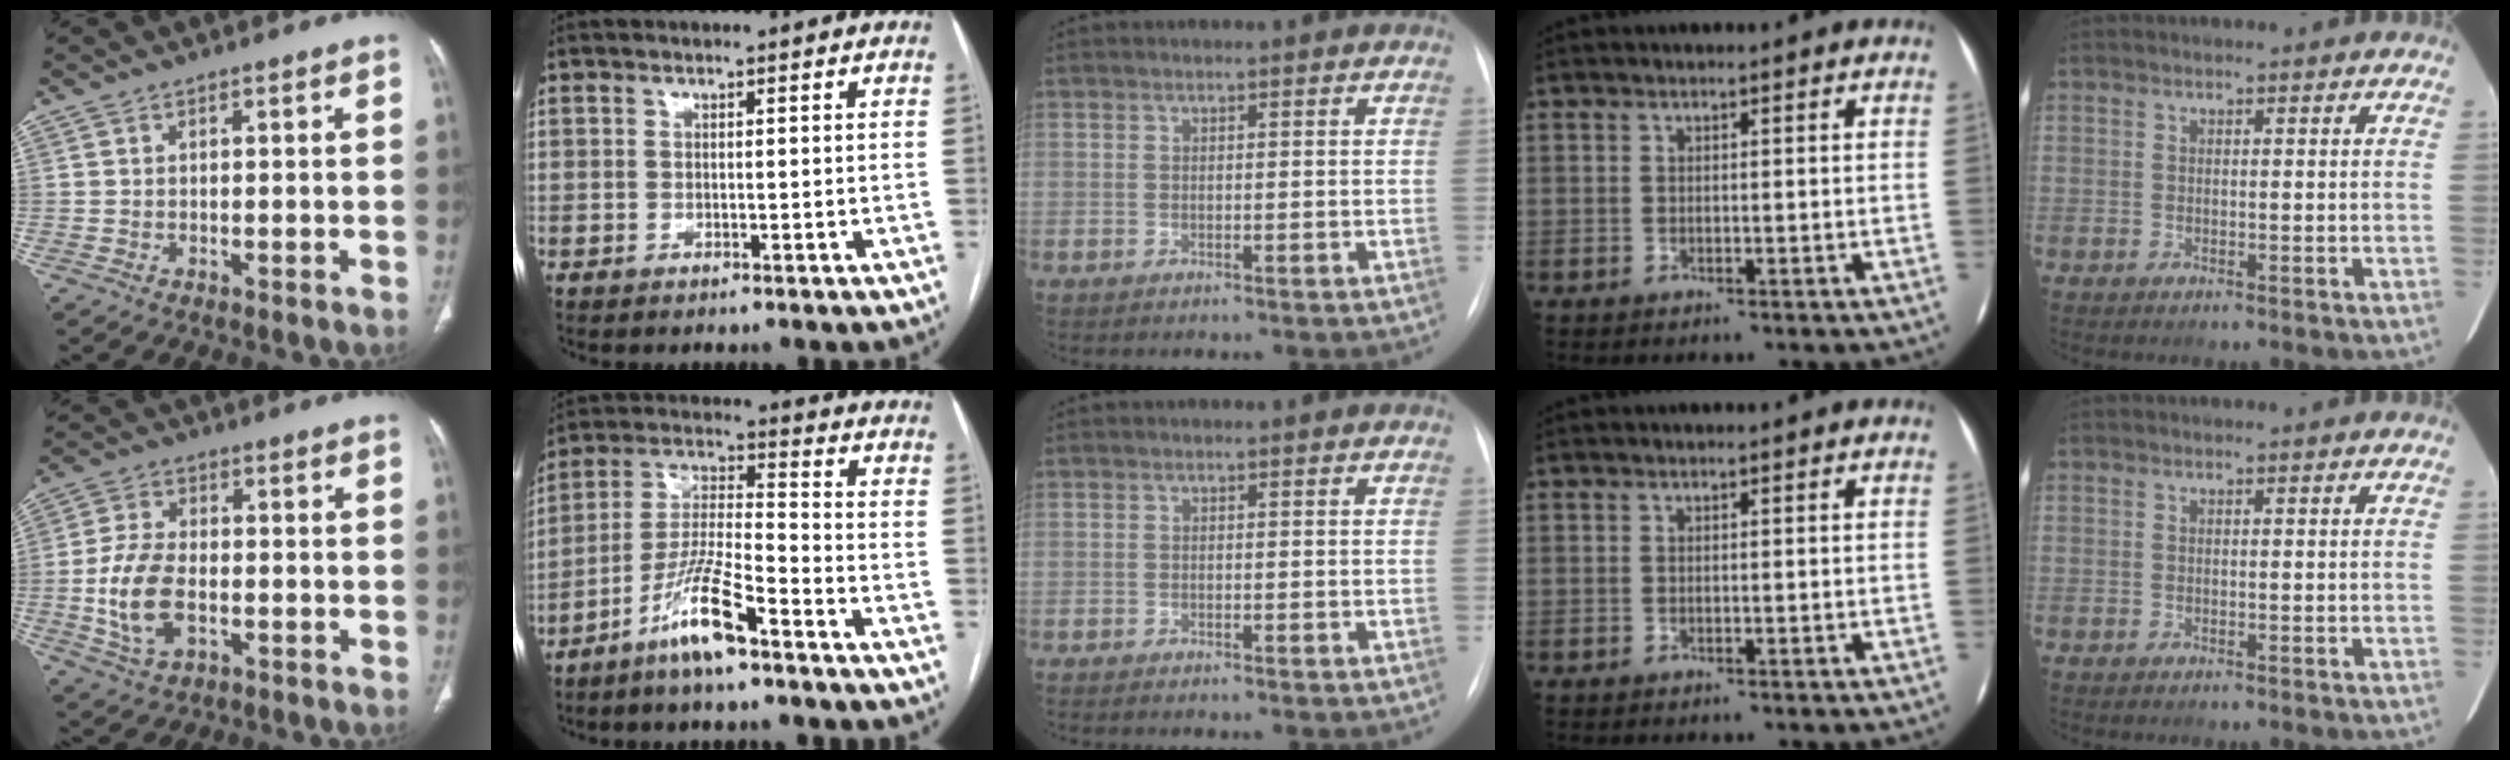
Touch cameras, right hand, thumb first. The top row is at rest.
{"thumb": {"total": 10.7, "force": [-2.2, 6.2, 8.4], "torque": [-0.170, 0.007, -0.038]}, "index": {"total": 10.4, "force": [-7.0, 0.9, 7.7], "torque": [-0.158, -0.011, -0.136]}, "middle": {"total": 2.0, "force": [-1.7, 0.1, 1.1], "torque": [-0.014, -0.003, -0.018]}}